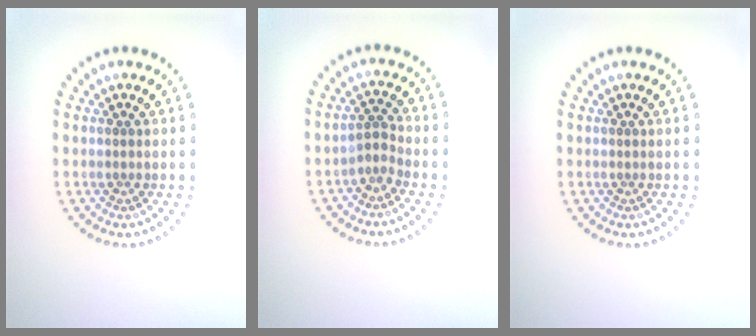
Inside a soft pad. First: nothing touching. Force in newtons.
{"total": 1.8, "press": 1.1, "slide": 1.4}
{"total": 0.0}